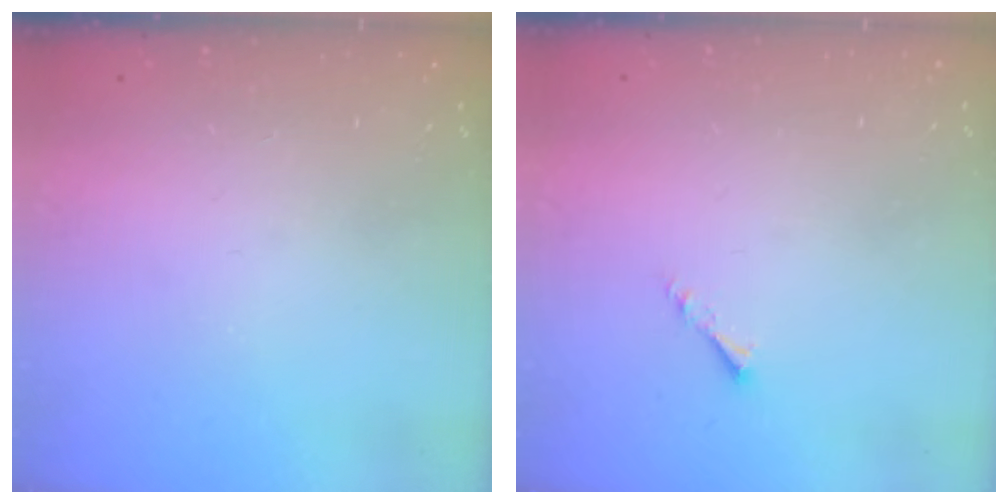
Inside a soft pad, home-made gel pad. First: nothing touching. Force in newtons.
{"total": 1.1, "press": 1.0, "slide": 0.3}